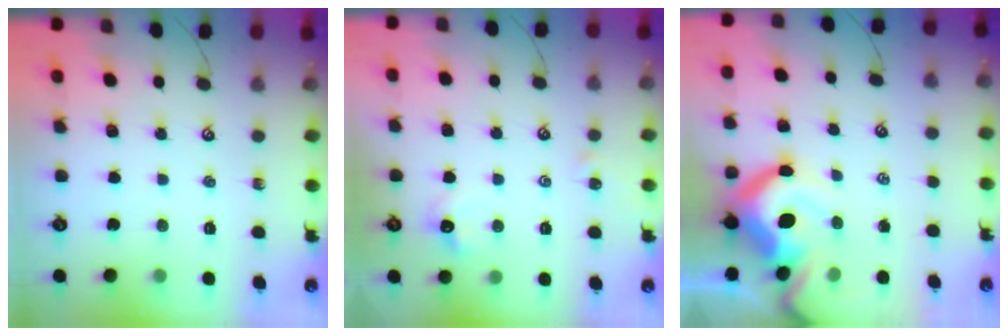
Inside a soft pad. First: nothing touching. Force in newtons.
{"total": 3.6, "press": 3.5, "slide": 0.7}
{"total": 15.0, "press": 14.8, "slide": 2.2}